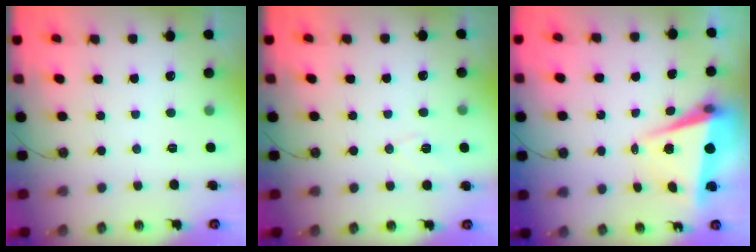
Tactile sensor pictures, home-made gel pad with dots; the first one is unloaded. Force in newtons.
{"total": 5.1, "press": 4.7, "slide": 2.0}
{"total": 5.7, "press": 5.3, "slide": 2.0}